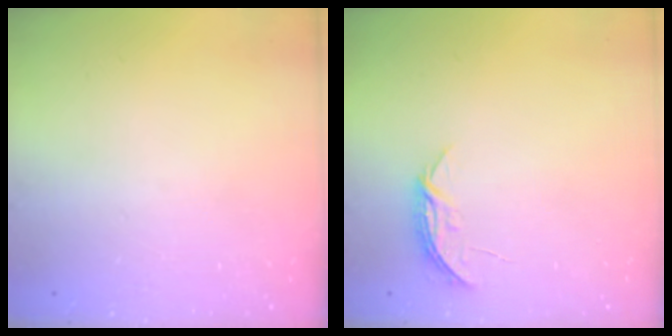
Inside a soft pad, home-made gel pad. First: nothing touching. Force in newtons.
{"total": 4.0, "press": 4.0, "slide": 0.5}